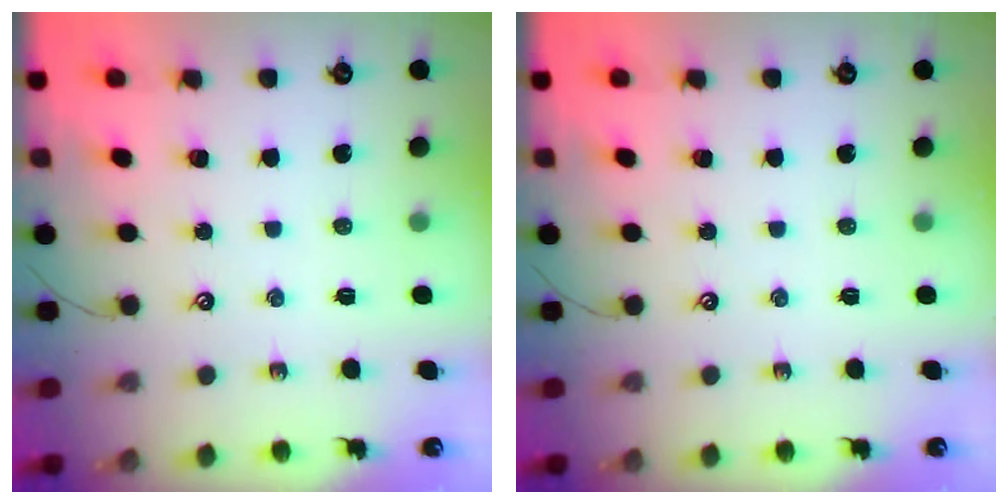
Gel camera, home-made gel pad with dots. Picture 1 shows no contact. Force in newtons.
{"total": 0.0}